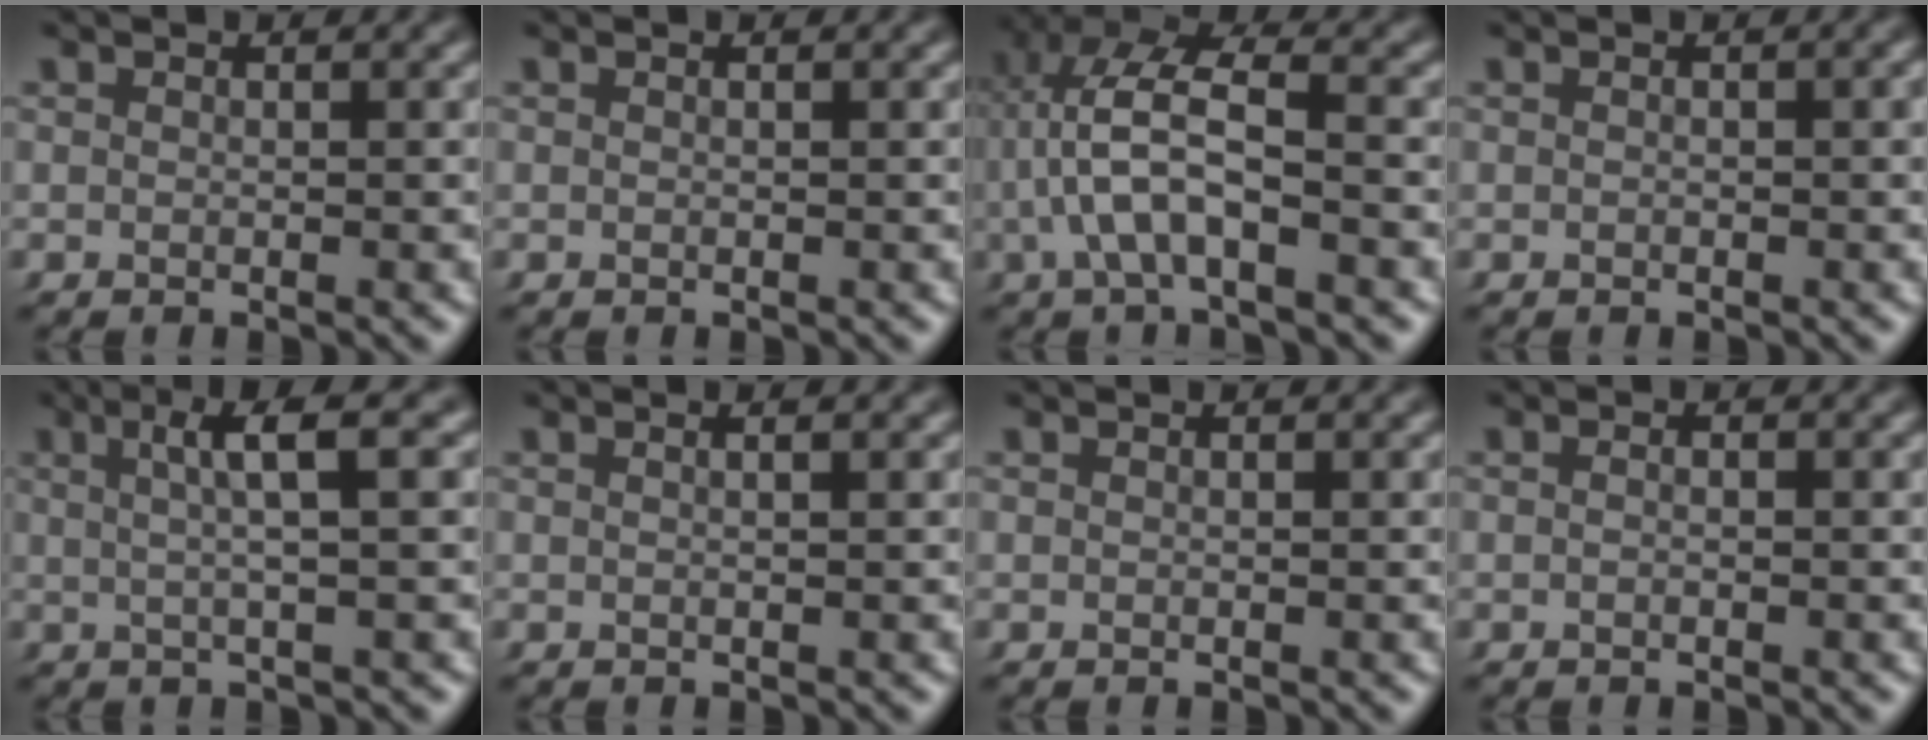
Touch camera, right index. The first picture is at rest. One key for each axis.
{"total": 0.0}
{"total": 6.6, "fx": 0.5, "fy": 3.4, "fz": 5.7, "tx": -0.113, "ty": 0.006, "tz": 0.001}
{"total": 0.6, "fx": 0.0, "fy": 0.2, "fz": 0.6, "tx": -0.010, "ty": 0.006, "tz": -0.004}
{"total": 4.2, "fx": 1.6, "fy": -0.2, "fz": 3.8, "tx": -0.060, "ty": 0.014, "tz": 0.022}
{"total": 0.9, "fx": 0.1, "fy": -0.3, "fz": 0.8, "tx": -0.011, "ty": 0.005, "tz": 0.003}
{"total": 0.0}
{"total": 0.6, "fx": -0.4, "fy": 0.3, "fz": 0.5, "tx": -0.008, "ty": 0.006, "tz": -0.014}